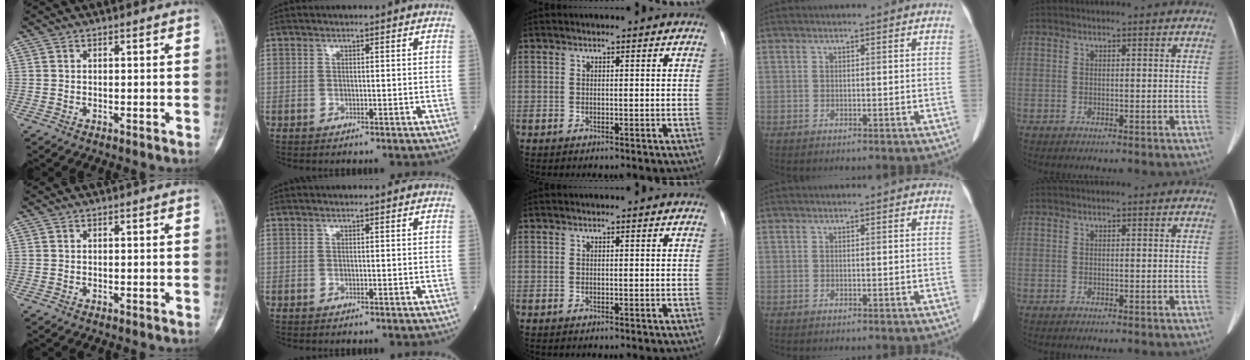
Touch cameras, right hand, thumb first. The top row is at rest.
{}